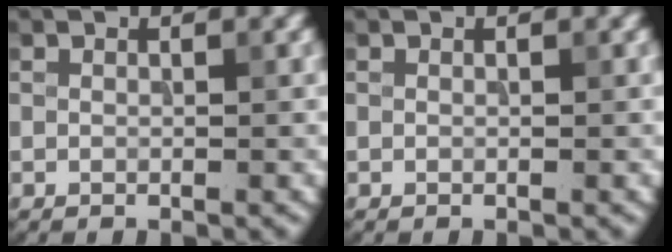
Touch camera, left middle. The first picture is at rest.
{"total": 0.0}